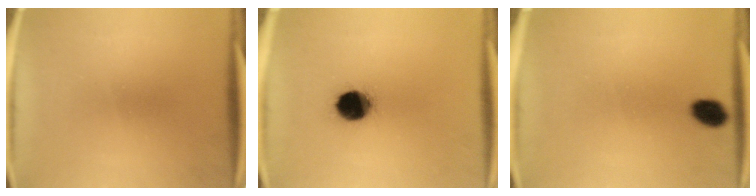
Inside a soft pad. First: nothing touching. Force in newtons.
{"total": 10.7}
{"total": 2.3}